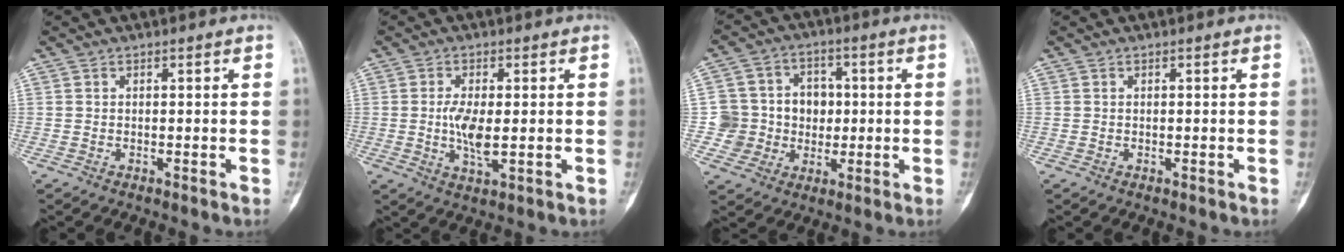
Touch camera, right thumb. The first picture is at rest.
{"total": 6.0, "force": [-0.1, 2.3, 5.5], "torque": [-0.112, -0.012, -0.002]}
{"total": 10.5, "force": [-0.2, 10.2, 2.5], "torque": [0.007, 0.022, -0.002]}
{"total": 0.0}